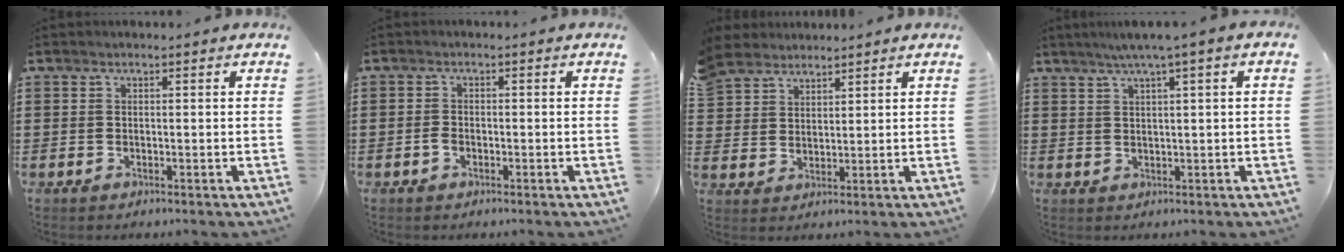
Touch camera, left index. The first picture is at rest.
{"total": 1.3, "force": [-0.6, 0.8, 0.8], "torque": [-0.025, -0.003, -0.013]}
{"total": 4.4, "force": [3.8, 2.2, -0.3], "torque": [-0.016, -0.005, 0.073]}
{"total": 2.7, "force": [1.3, -0.3, 2.4], "torque": [-0.047, -0.002, 0.020]}